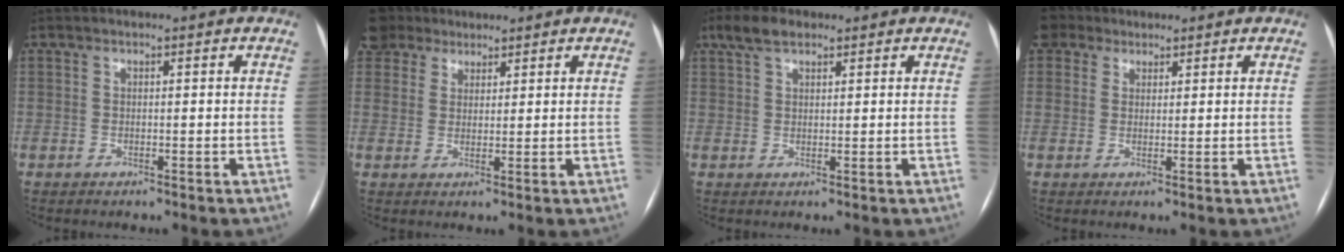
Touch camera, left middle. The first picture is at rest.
{"total": 3.7, "force": [3.3, 1.7, -0.6], "torque": [0.014, 0.009, 0.068]}
{"total": 4.2, "force": [2.9, 1.8, 2.4], "torque": [-0.058, 0.021, 0.058]}
{"total": 1.9, "force": [1.6, -0.1, -1.0], "torque": [0.019, 0.007, 0.034]}